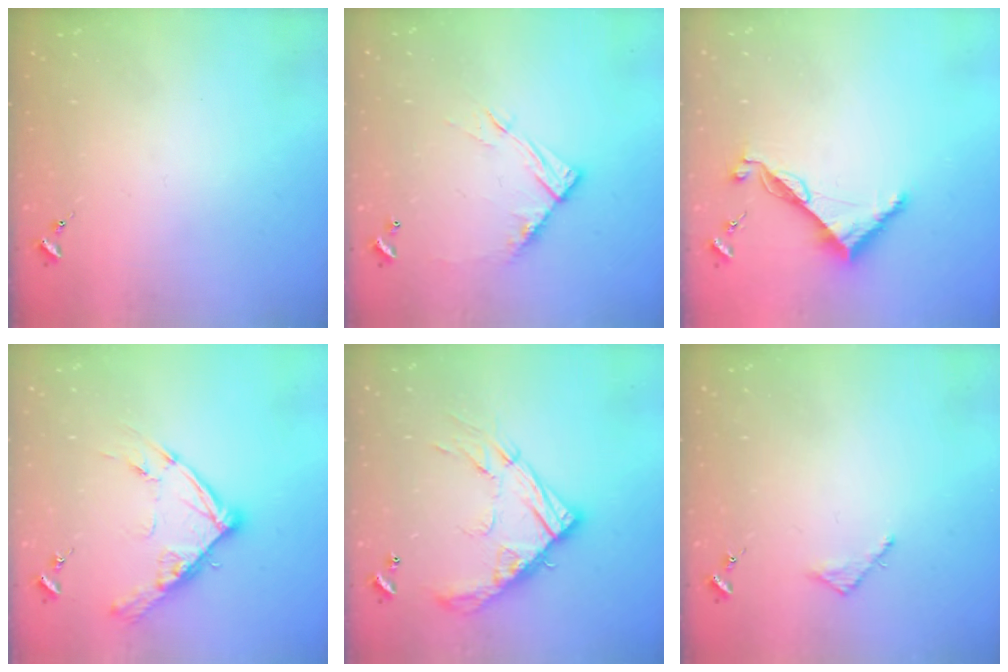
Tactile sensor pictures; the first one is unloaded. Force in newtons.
{"total": 11.5, "press": 11.5, "slide": 0.8}
{"total": 9.0, "press": 9.0, "slide": 0.6}
{"total": 13.3, "press": 13.2, "slide": 1.2}
{"total": 18.0, "press": 17.9, "slide": 1.6}
{"total": 2.5, "press": 2.5, "slide": 0.2}